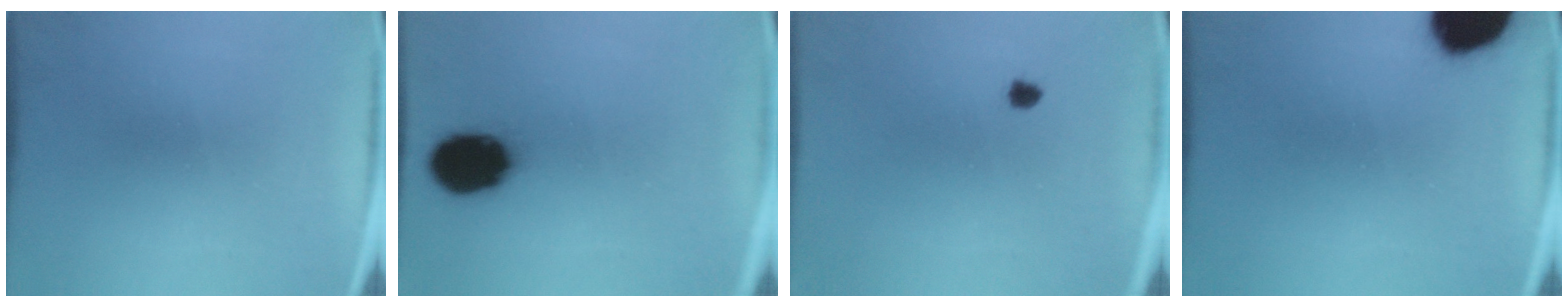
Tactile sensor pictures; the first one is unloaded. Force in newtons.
{"total": 14.5}
{"total": 1.1}
{"total": 18.1}